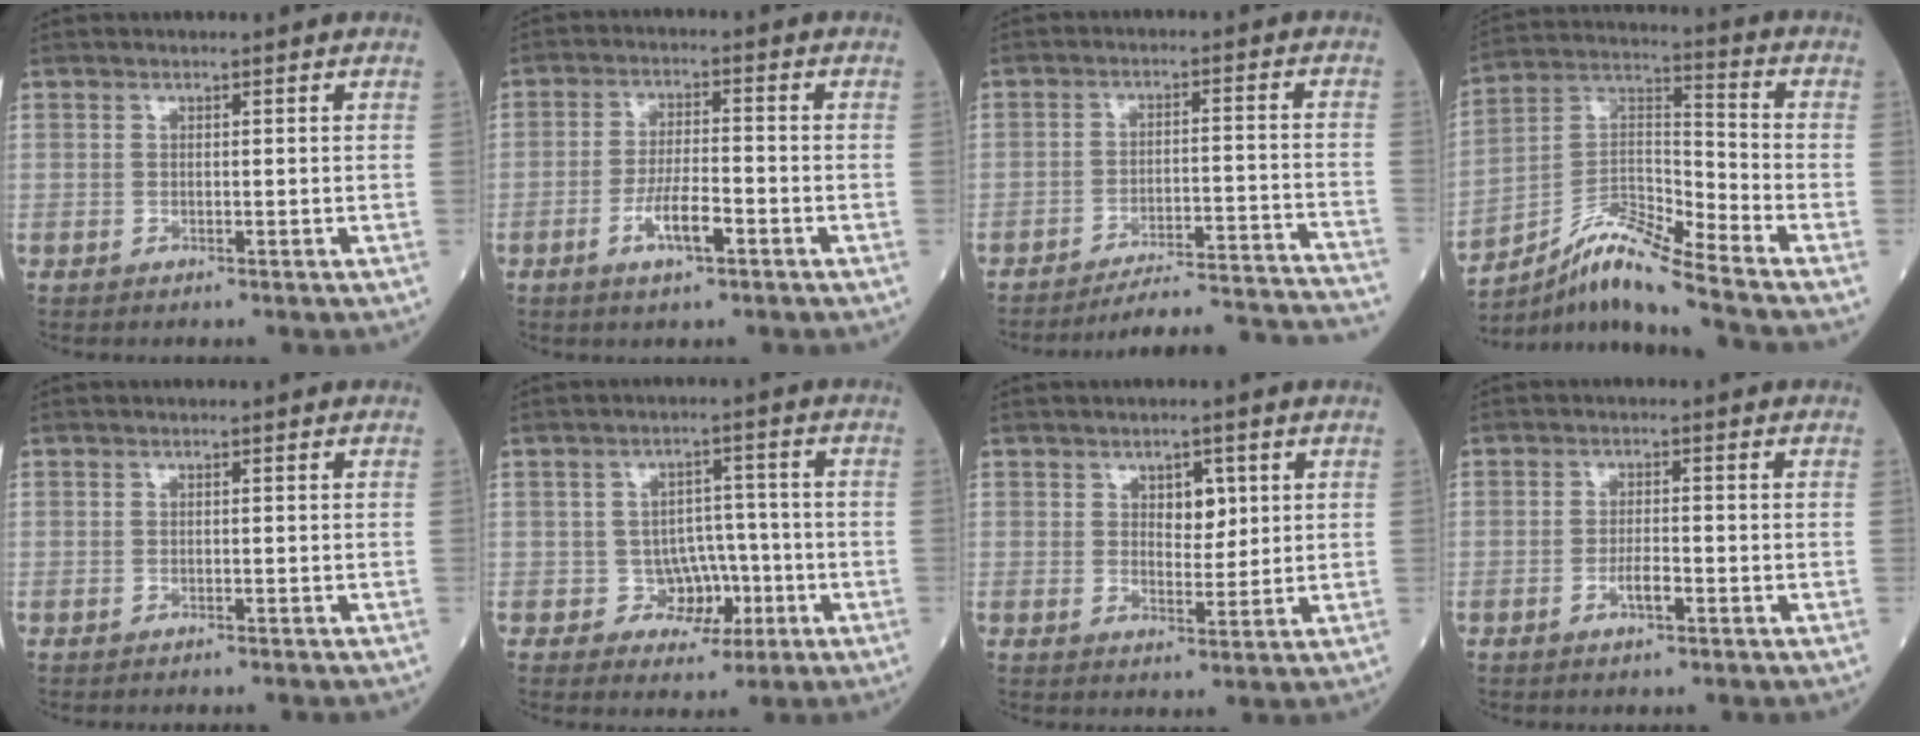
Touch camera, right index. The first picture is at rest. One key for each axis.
{"total": 5.8, "fx": -2.7, "fy": 1.2, "fz": 5.0, "tx": -0.097, "ty": -0.002, "tz": -0.048}
{"total": 20.0, "fx": -19.5, "fy": -1.9, "fz": 3.7, "tx": -0.015, "ty": -0.008, "tz": -0.257}
{"total": 12.1, "fx": -10.3, "fy": -0.5, "fz": 6.4, "tx": -0.127, "ty": 0.019, "tz": -0.188}
{"total": 1.1, "fx": -1.0, "fy": -0.1, "fz": 0.3, "tx": -0.006, "ty": 0.001, "tz": -0.013}
{"total": 6.3, "fx": -1.8, "fy": 5.3, "fz": 2.7, "tx": -0.020, "ty": 0.021, "tz": -0.020}
{"total": 3.6, "fx": 1.4, "fy": 2.1, "fz": 2.6, "tx": -0.033, "ty": 0.000, "tz": 0.023}
{"total": 2.6, "fx": -1.2, "fy": 0.5, "fz": 2.3, "tx": -0.040, "ty": 0.001, "tz": -0.021}